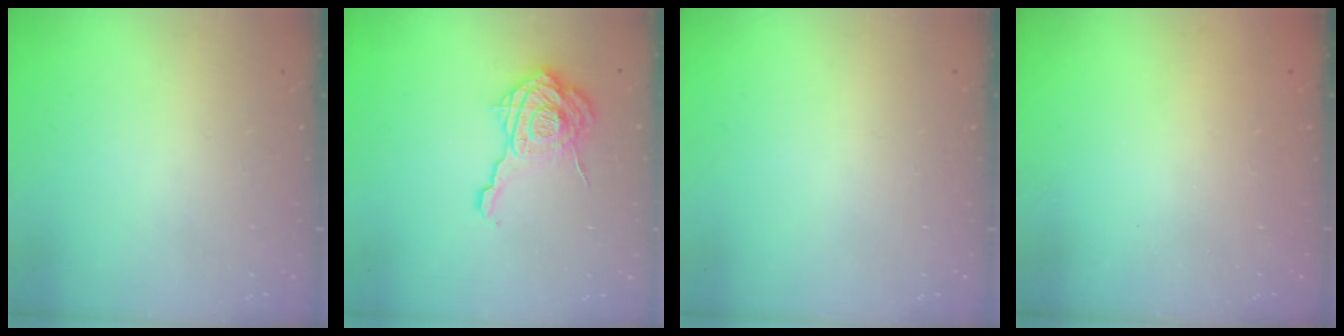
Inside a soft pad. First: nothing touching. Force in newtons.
{"total": 16.4, "press": 16.4, "slide": 1.5}
{"total": 0.0}
{"total": 2.3, "press": 2.1, "slide": 0.8}